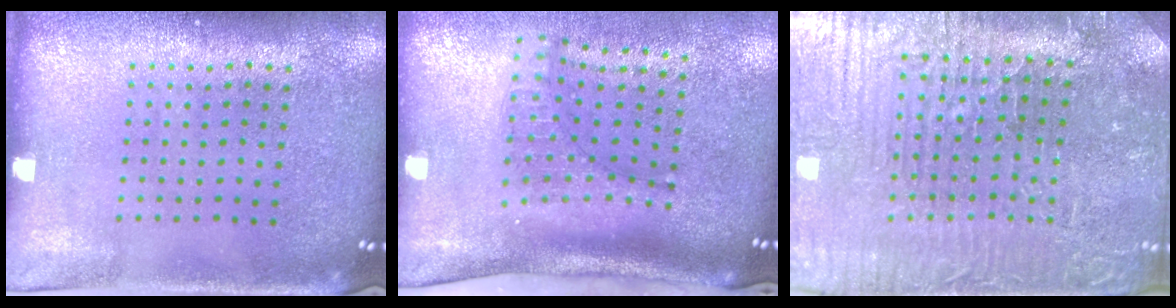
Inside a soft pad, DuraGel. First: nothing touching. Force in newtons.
{"total": 2.1, "press": 1.5, "slide": 1.5}
{"total": 3.8, "press": 3.8, "slide": 0.4}